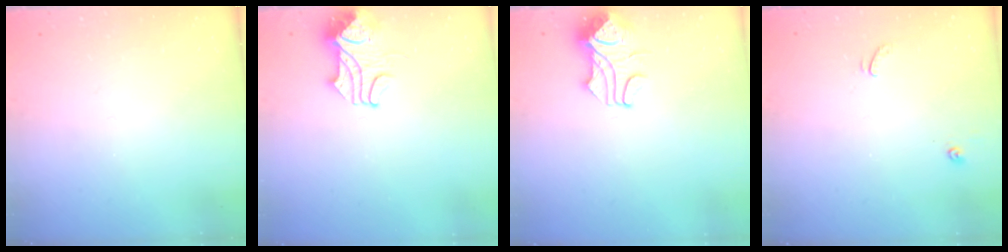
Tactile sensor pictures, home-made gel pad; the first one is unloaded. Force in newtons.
{"total": 3.2, "press": 3.2, "slide": 0.5}
{"total": 3.6, "press": 3.5, "slide": 1.0}
{"total": 2.6, "press": 2.6, "slide": 0.3}